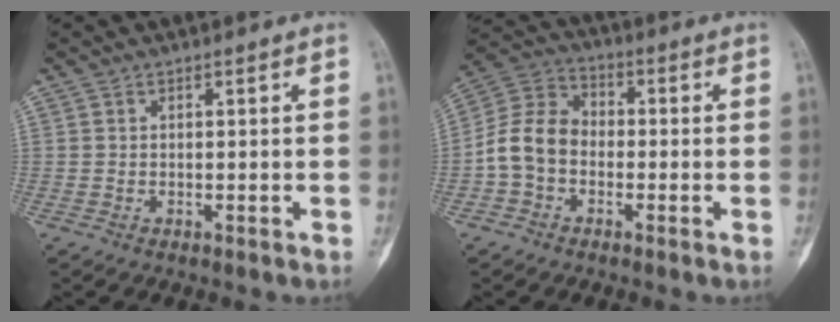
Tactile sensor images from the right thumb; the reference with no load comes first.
{"total": 9.4, "force": [-2.0, 7.2, 5.7], "torque": [-0.102, 0.035, -0.054]}